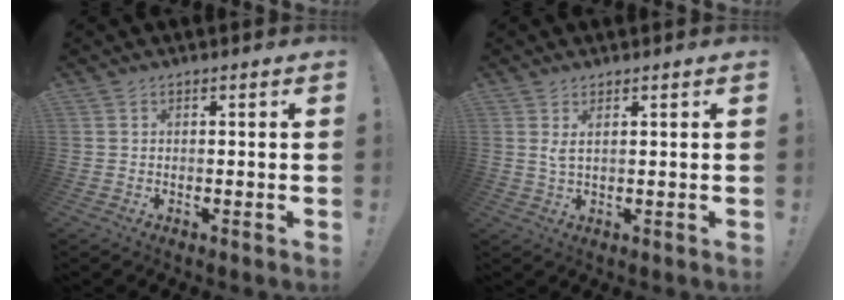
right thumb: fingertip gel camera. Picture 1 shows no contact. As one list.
[{"total": 2.6, "force": [1.4, 0.4, 2.2], "torque": [-0.039, -0.005, 0.023]}]